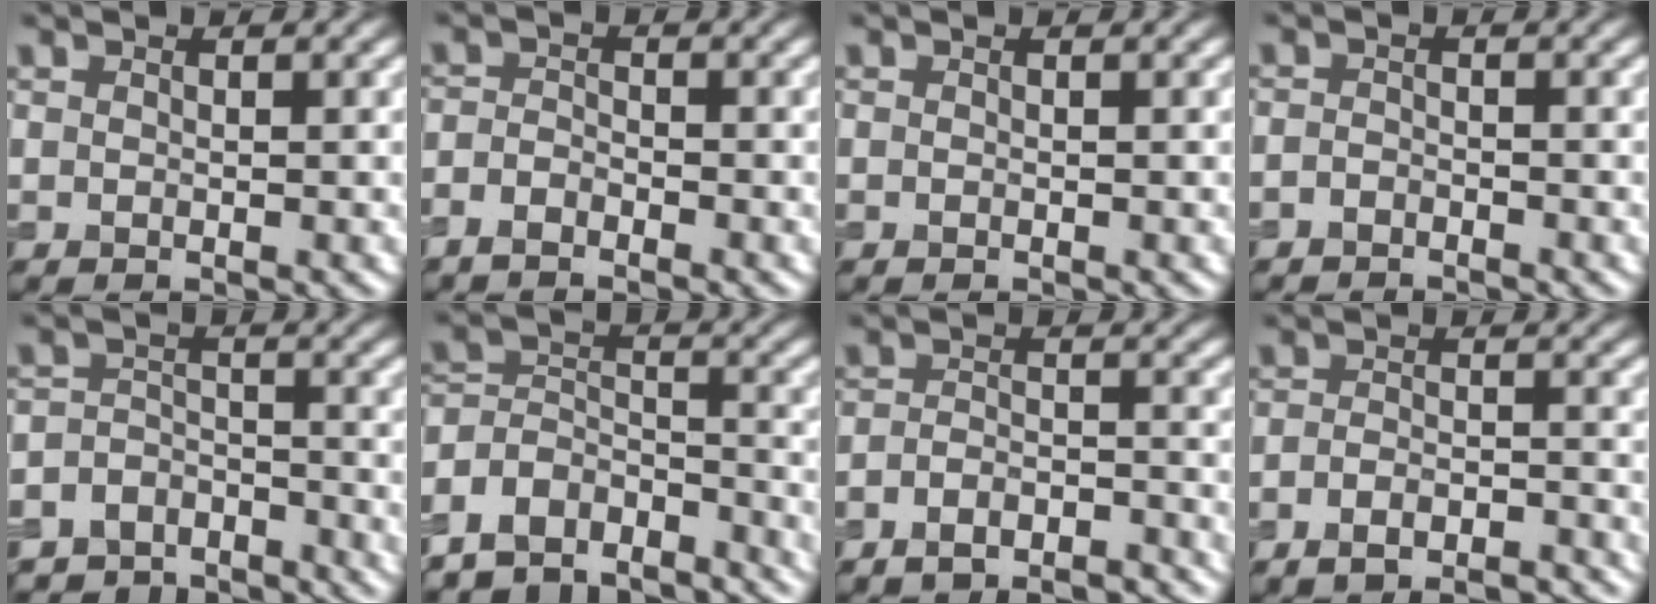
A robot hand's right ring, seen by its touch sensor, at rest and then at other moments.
{"total": 2.1, "force": [-1.8, 0.8, 0.9], "torque": [-0.019, 0.000, -0.042]}
{"total": 0.0}
{"total": 1.4, "force": [-1.3, 0.5, 0.2], "torque": [-0.002, 0.001, -0.028]}
{"total": 6.8, "force": [-5.8, 3.4, 0.7], "torque": [-0.010, -0.004, -0.104]}
{"total": 9.1, "force": [-7.4, 4.8, 2.3], "torque": [-0.048, 0.003, -0.133]}
{"total": 4.9, "force": [-4.2, 1.7, 1.9], "torque": [-0.028, -0.004, -0.067]}
{"total": 4.6, "force": [-3.7, 1.6, 2.3], "torque": [-0.030, 0.002, -0.054]}